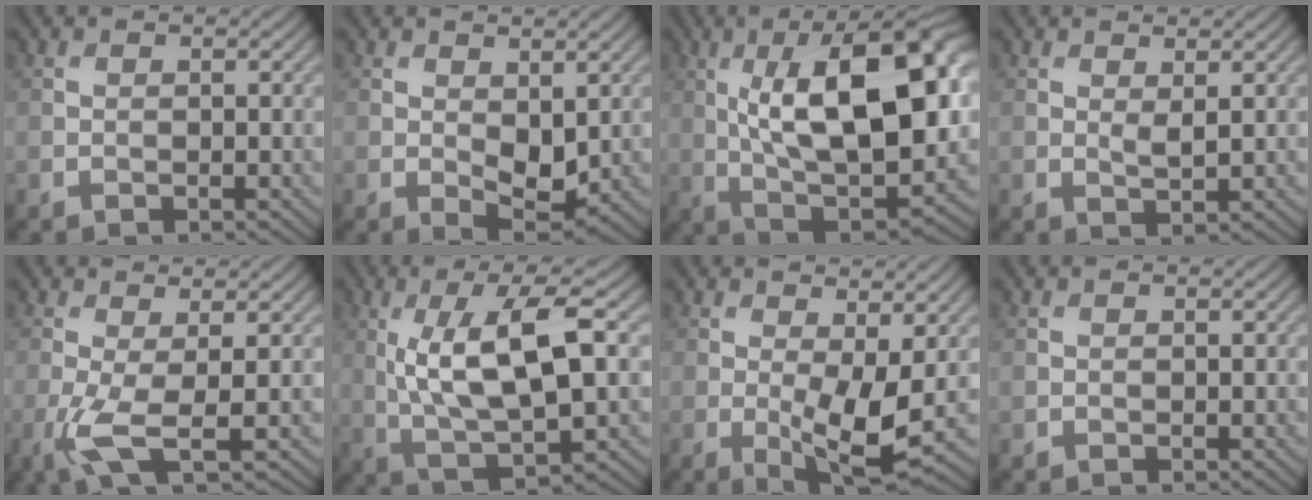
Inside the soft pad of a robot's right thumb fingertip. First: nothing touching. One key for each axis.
{"total": 4.2, "fx": 0.4, "fy": 2.2, "fz": 3.5, "tx": -0.064, "ty": -0.011, "tz": 0.013}
{"total": 18.8, "fx": 3.2, "fy": 7.5, "fz": 17.0, "tx": -0.266, "ty": 0.024, "tz": 0.051}
{"total": 1.4, "fx": 0.8, "fy": 0.3, "fz": 1.1, "tx": -0.027, "ty": -0.006, "tz": 0.016}
{"total": 4.2, "fx": -0.8, "fy": 0.8, "fz": 4.1, "tx": -0.101, "ty": -0.009, "tz": -0.018}
{"total": 11.4, "fx": 1.8, "fy": 3.7, "fz": 10.7, "tx": -0.201, "ty": 0.006, "tz": 0.035}
{"total": 6.5, "fx": -0.2, "fy": 1.9, "fz": 6.2, "tx": -0.116, "ty": -0.012, "tz": 0.000}
{"total": 0.0}